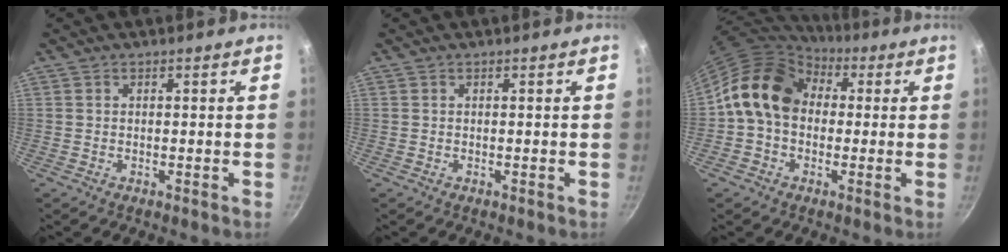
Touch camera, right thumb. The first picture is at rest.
{"total": 0.0}
{"total": 13.8, "force": [1.9, 10.7, 8.5], "torque": [-0.112, 0.028, 0.016]}